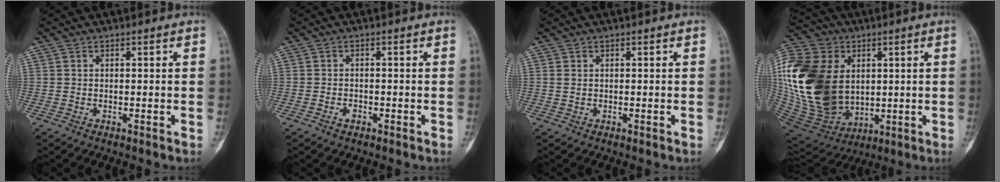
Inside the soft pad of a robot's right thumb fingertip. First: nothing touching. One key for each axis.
{"total": 1.4, "fx": -0.8, "fy": 0.9, "fz": 0.7, "tx": -0.012, "ty": 0.006, "tz": -0.016}
{"total": 0.9, "fx": 0.2, "fy": 0.7, "fz": 0.5, "tx": -0.011, "ty": -0.001, "tz": 0.003}
{"total": 30.2, "fx": 3.4, "fy": 21.6, "fz": 20.8, "tx": -0.444, "ty": -0.001, "tz": 0.080}